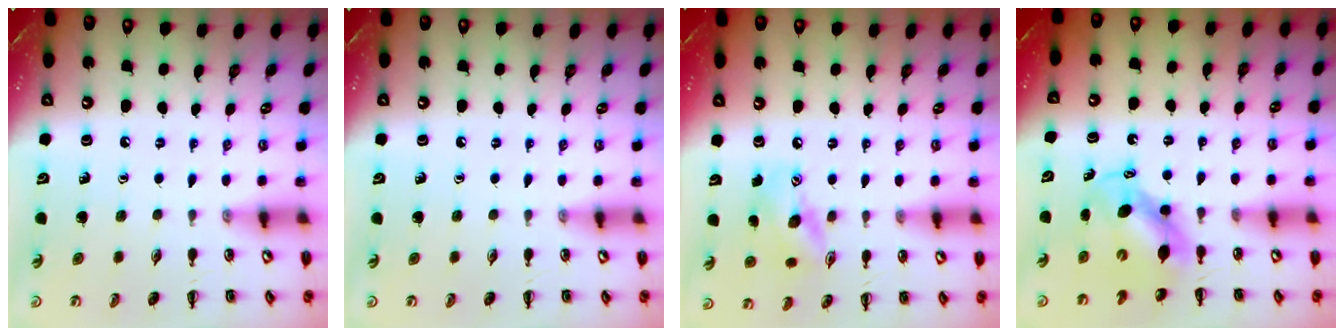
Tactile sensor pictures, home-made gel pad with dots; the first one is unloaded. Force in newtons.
{"total": 0.0}
{"total": 12.0, "press": 11.9, "slide": 1.8}
{"total": 6.4, "press": 6.4, "slide": 0.8}